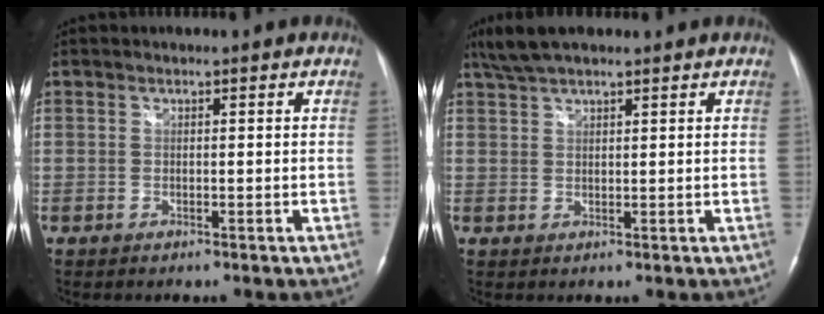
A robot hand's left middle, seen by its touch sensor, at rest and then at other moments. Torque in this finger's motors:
{"motor_torque": [0.14, -0.11, 0.00, 0.02]}